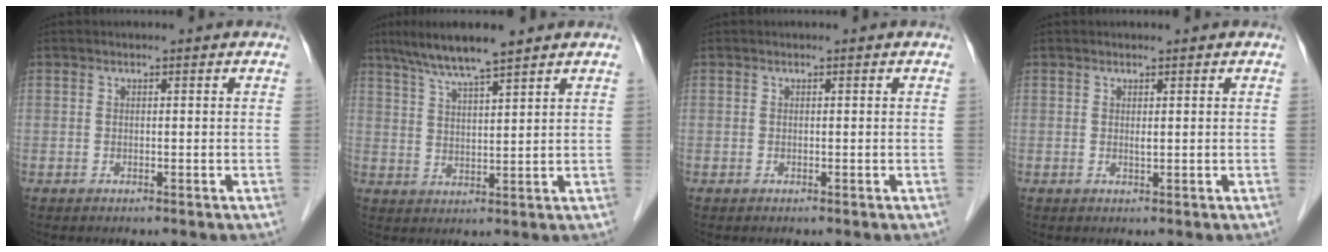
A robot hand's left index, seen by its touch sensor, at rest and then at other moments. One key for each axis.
{"total": 7.7, "fx": 6.2, "fy": 0.1, "fz": 4.7, "tx": -0.087, "ty": 0.015, "tz": 0.111}
{"total": 0.0}
{"total": 0.5, "fx": 0.2, "fy": 0.1, "fz": 0.5, "tx": -0.012, "ty": -0.002, "tz": 0.004}